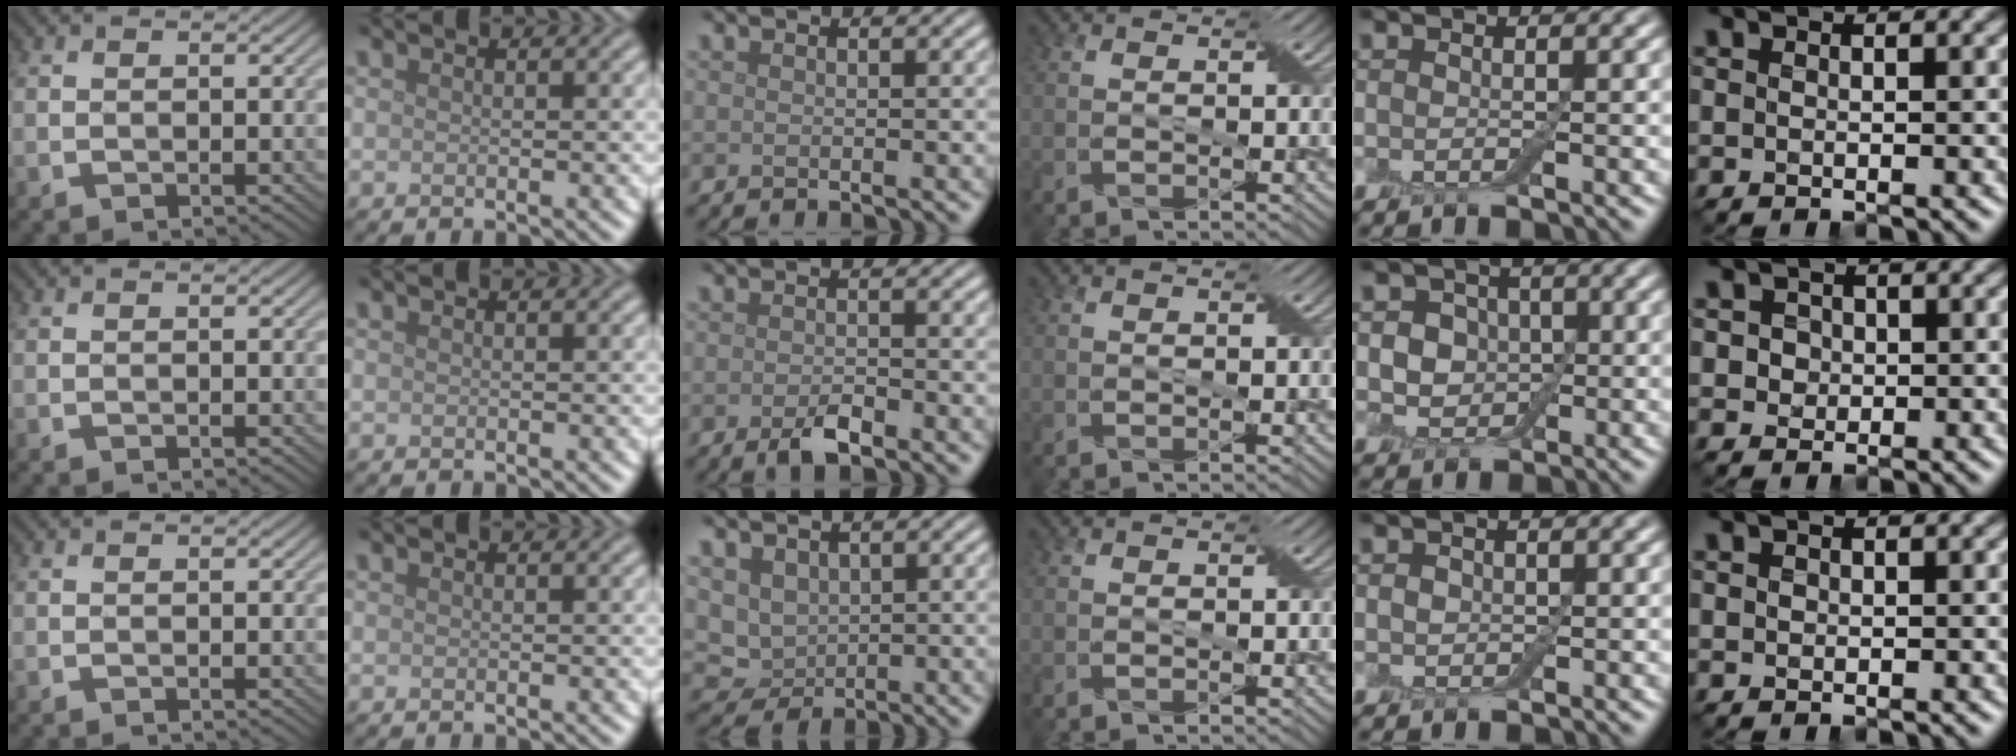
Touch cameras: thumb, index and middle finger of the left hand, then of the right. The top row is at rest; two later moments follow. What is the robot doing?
{"motion": "extract", "object": "drawer"}